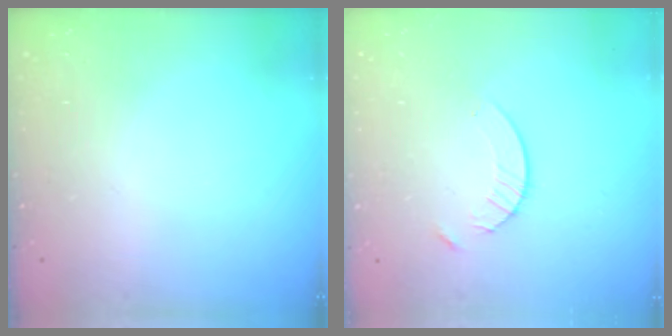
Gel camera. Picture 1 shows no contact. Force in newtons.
{"total": 3.8, "press": 3.7, "slide": 0.5}